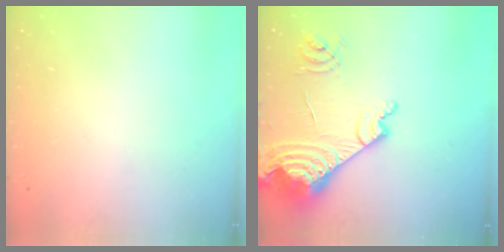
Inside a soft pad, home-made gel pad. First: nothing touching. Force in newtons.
{"total": 19.4, "press": 19.2, "slide": 2.3}